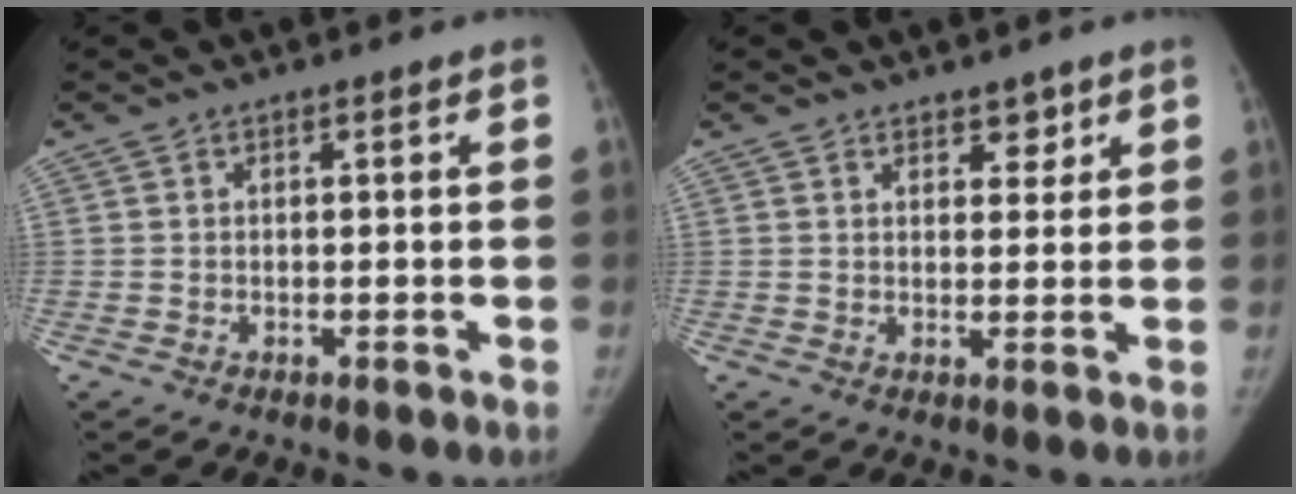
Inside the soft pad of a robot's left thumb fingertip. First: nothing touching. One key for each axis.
{"total": 2.9, "fx": 2.0, "fy": 1.6, "fz": 1.3, "tx": 0.002, "ty": -0.013, "tz": 0.032}